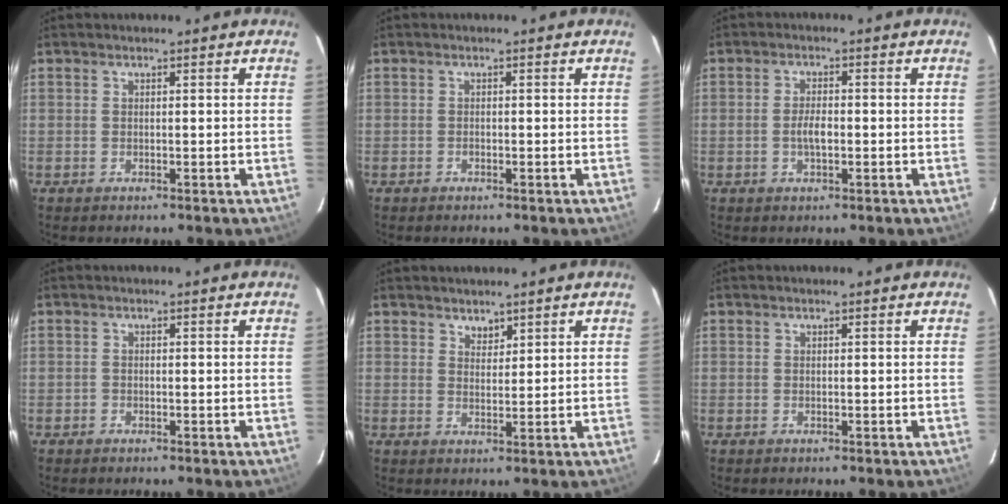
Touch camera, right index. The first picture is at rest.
{"total": 0.0}
{"total": 3.1, "force": [-0.7, 1.3, 2.8], "torque": [-0.053, 0.001, -0.011]}
{"total": 0.6, "force": [-0.4, 0.4, 0.1], "torque": [-0.002, 0.000, -0.008]}
{"total": 2.1, "force": [1.7, 1.1, 0.5], "torque": [-0.004, 0.001, 0.031]}
{"total": 0.0}